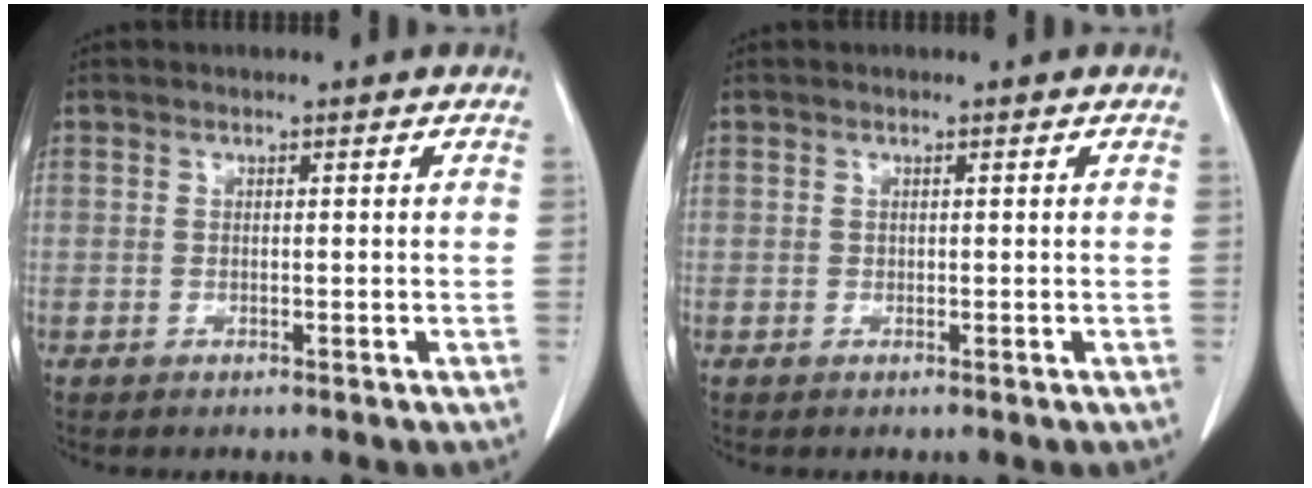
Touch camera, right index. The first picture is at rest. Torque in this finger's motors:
{"motor_torque": [0.03, -0.02, 0.00, 0.00]}